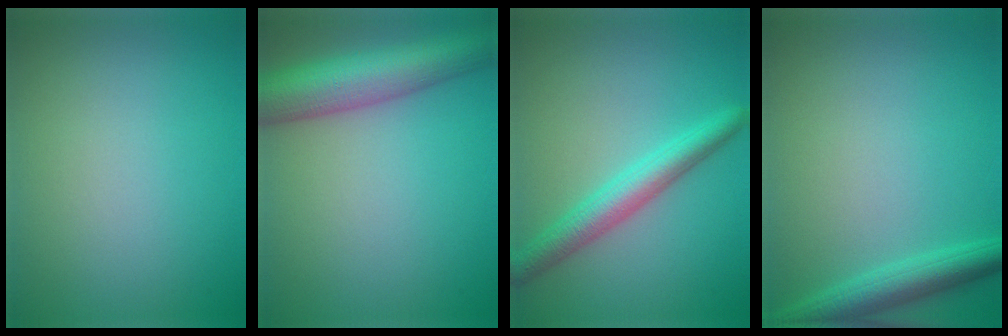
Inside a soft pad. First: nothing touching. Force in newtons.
{"total": 8.3, "press": 8.3, "slide": 0.4}
{"total": 4.1, "press": 4.1, "slide": 0.1}
{"total": 3.6, "press": 3.6, "slide": 0.2}